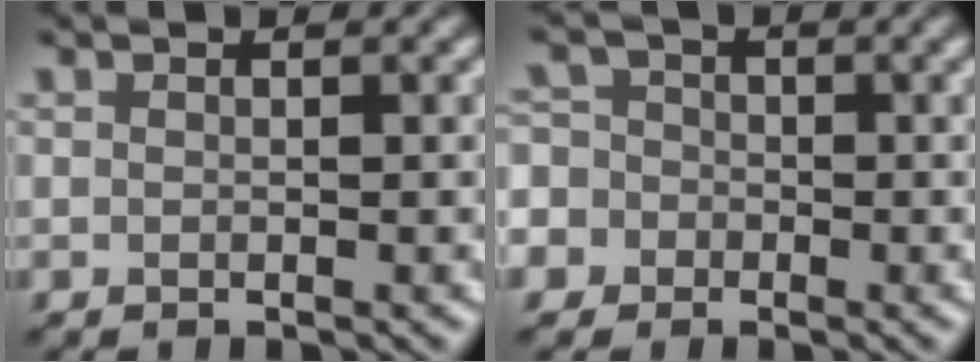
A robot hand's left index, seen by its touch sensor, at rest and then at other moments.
{"total": 7.0, "force": [-2.8, 6.1, 1.9], "torque": [-0.051, 0.006, -0.082]}